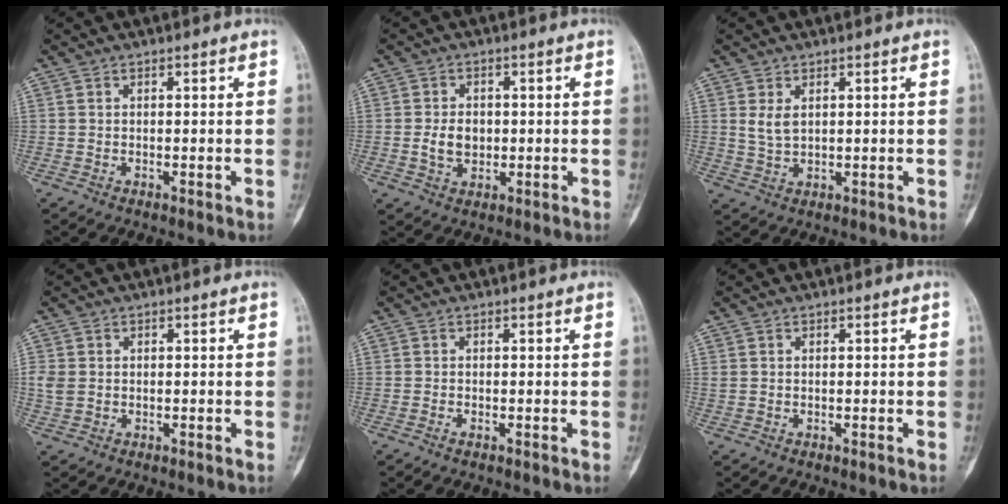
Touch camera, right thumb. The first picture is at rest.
{"total": 5.0, "force": [-0.3, 3.7, 3.3], "torque": [-0.048, 0.001, -0.003]}
{"total": 3.0, "force": [1.2, 1.6, 2.3], "torque": [-0.043, -0.006, 0.031]}
{"total": 2.2, "force": [-0.1, 1.6, 1.5], "torque": [-0.047, 0.006, -0.004]}
{"total": 0.6, "force": [-0.4, 0.1, 0.4], "torque": [-0.011, 0.003, -0.008]}
{"total": 0.5, "force": [-0.1, 0.3, 0.5], "torque": [-0.013, 0.005, 0.004]}